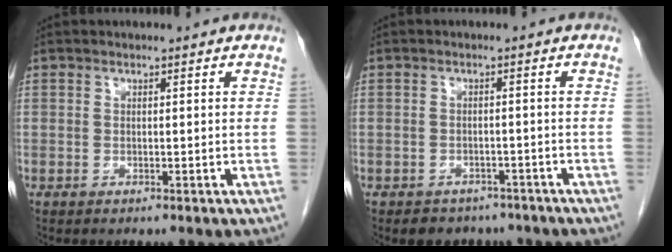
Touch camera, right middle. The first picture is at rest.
{"total": 5.2, "force": [-4.2, 2.9, 0.9], "torque": [-0.010, 0.010, -0.049]}